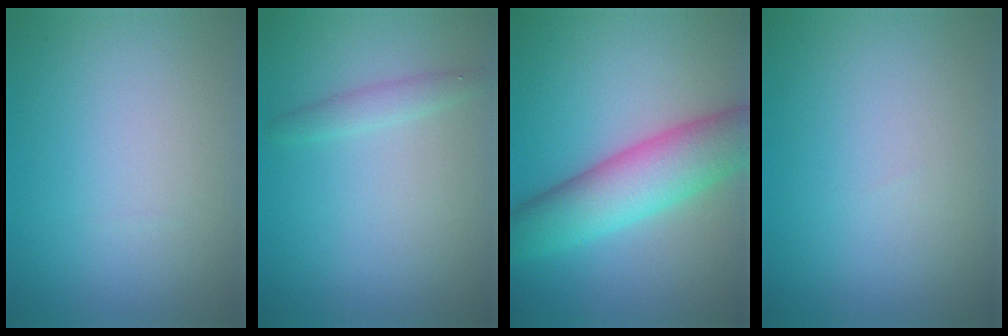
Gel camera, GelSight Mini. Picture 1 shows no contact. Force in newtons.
{"total": 1.3, "press": 1.3, "slide": 0.1}
{"total": 7.3, "press": 7.3, "slide": 0.2}
{"total": 0.0}